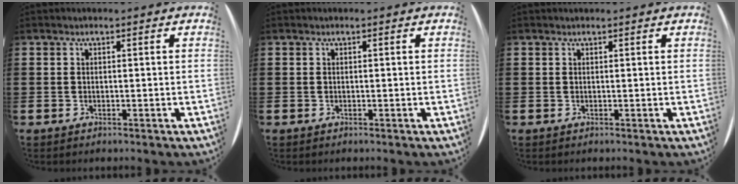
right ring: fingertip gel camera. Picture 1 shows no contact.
{"total": 0.0}
{"total": 0.0}